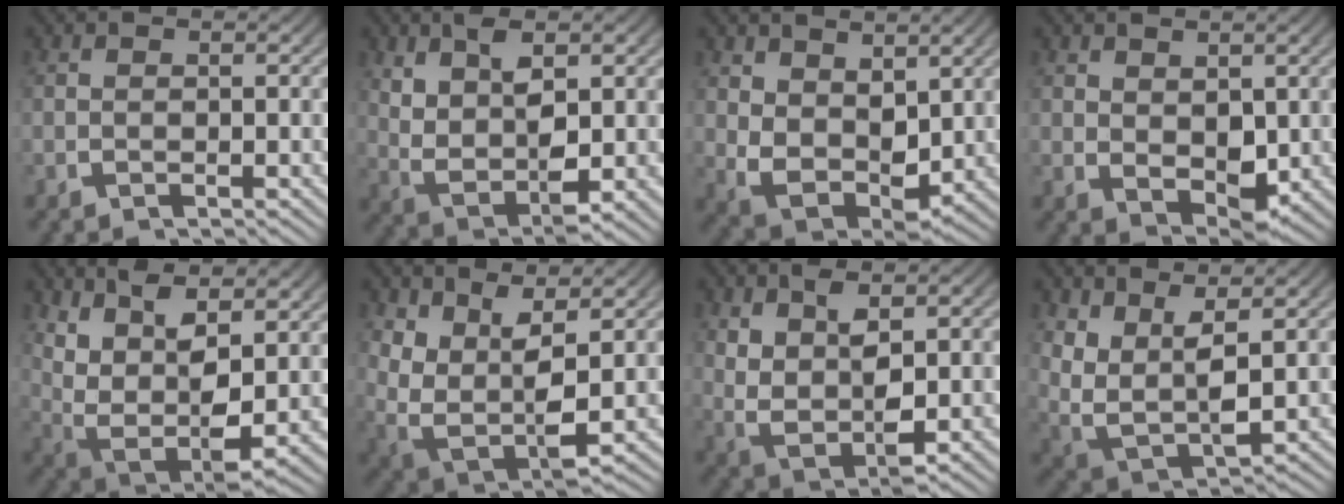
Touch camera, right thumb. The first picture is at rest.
{"total": 8.3, "force": [-0.1, 5.0, 6.6], "torque": [-0.151, -0.045, 0.028]}
{"total": 7.8, "force": [-0.4, 5.6, 5.4], "torque": [-0.126, -0.052, 0.019]}
{"total": 3.9, "force": [0.5, 2.5, 2.9], "torque": [-0.052, -0.022, 0.023]}
{"total": 13.6, "force": [-0.2, 9.2, 10.0], "torque": [-0.237, -0.075, 0.032]}
{"total": 10.4, "force": [-0.4, 7.5, 7.2], "torque": [-0.192, -0.071, 0.027]}
{"total": 7.6, "force": [-0.5, 4.7, 6.0], "torque": [-0.141, -0.042, 0.022]}
{"total": 9.0, "force": [0.5, 6.5, 6.2], "torque": [-0.167, -0.054, 0.035]}